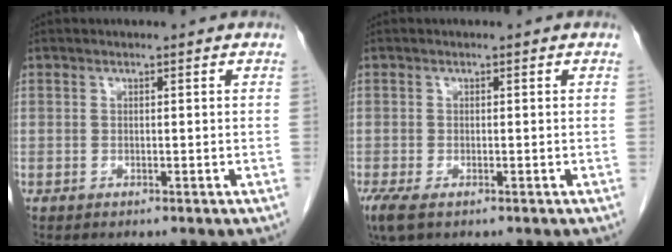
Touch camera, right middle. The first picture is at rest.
{"total": 3.6, "force": [-2.2, 1.4, 2.6], "torque": [-0.058, -0.013, -0.037]}